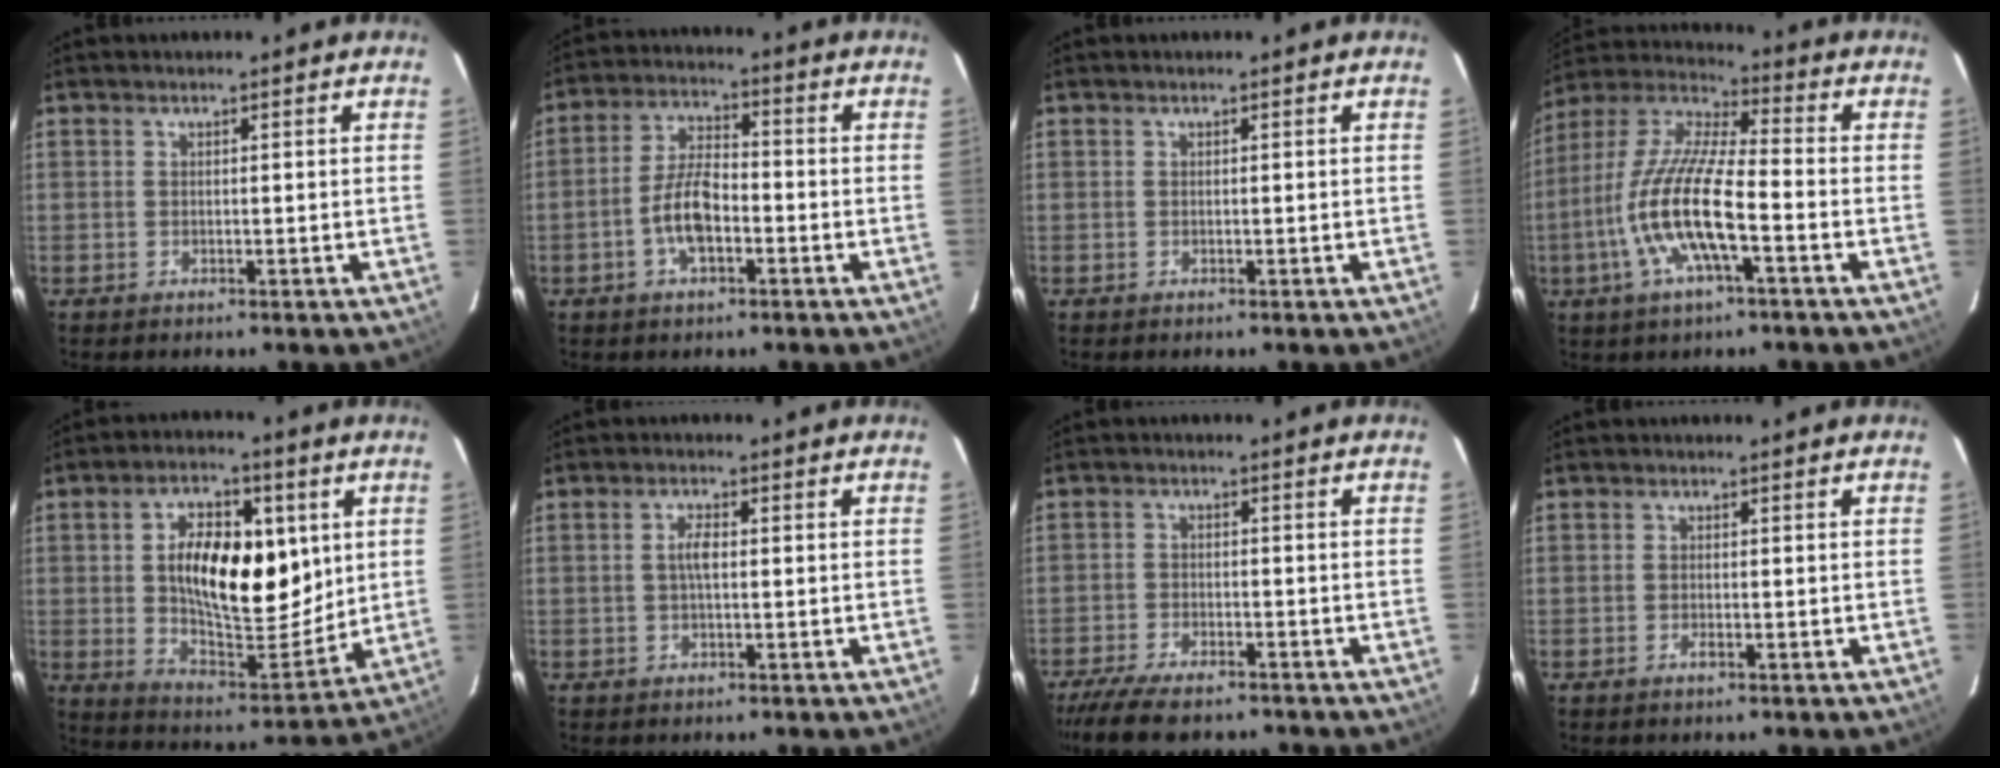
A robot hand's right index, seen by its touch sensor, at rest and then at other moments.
{"total": 7.8, "force": [-2.8, 3.3, 6.5], "torque": [-0.133, 0.010, -0.051]}
{"total": 0.0}
{"total": 15.4, "force": [-5.0, 3.5, 14.2], "torque": [-0.290, -0.007, -0.103]}
{"total": 17.7, "force": [3.2, 9.3, 14.7], "torque": [-0.250, 0.001, 0.060]}
{"total": 2.4, "force": [0.0, 0.9, 2.3], "torque": [-0.045, 0.005, 0.000]}
{"total": 10.8, "force": [-8.9, 3.3, 5.1], "torque": [-0.123, -0.026, -0.153]}
{"total": 1.1, "force": [-0.5, 0.5, 0.9], "torque": [-0.017, -0.001, -0.009]}